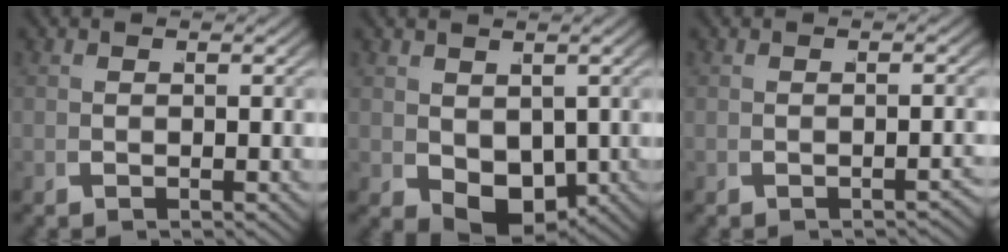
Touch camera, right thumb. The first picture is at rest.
{"total": 4.9, "force": [-0.3, 3.4, 3.5], "torque": [-0.069, -0.034, 0.022]}
{"total": 1.4, "force": [-1.3, 0.2, 0.4], "torque": [-0.013, 0.001, -0.017]}